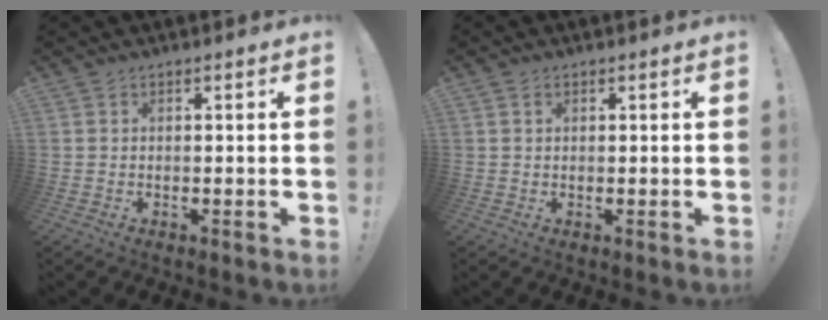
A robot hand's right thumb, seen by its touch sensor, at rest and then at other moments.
{"total": 0.9, "force": [0.4, 0.8, -0.1], "torque": [0.009, 0.000, 0.007]}